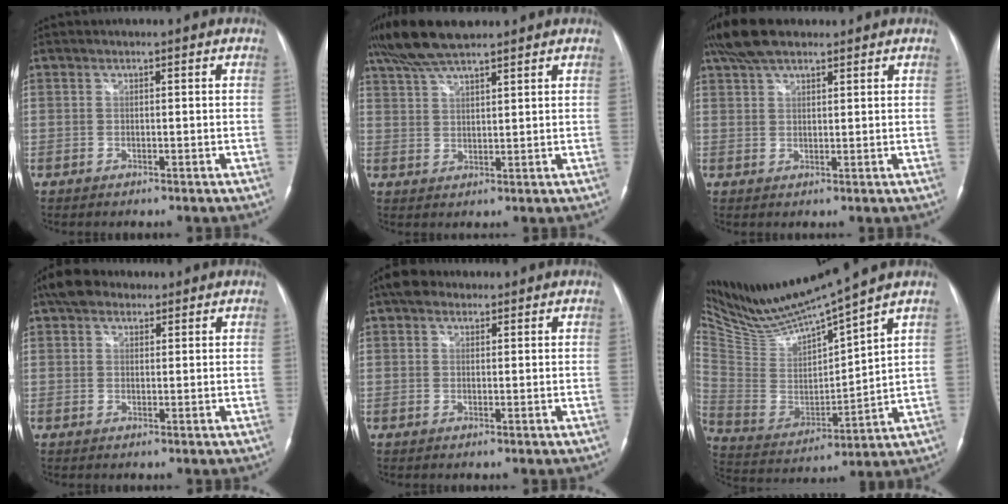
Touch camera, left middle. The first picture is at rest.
{"total": 9.0, "force": [7.3, 1.5, 4.9], "torque": [-0.098, 0.027, 0.134]}
{"total": 7.2, "force": [5.5, 2.5, 3.9], "torque": [-0.083, 0.025, 0.103]}
{"total": 5.8, "force": [4.1, 3.3, 2.3], "torque": [-0.046, 0.026, 0.075]}
{"total": 3.4, "force": [2.1, 2.3, 1.3], "torque": [-0.026, 0.020, 0.034]}
{"total": 14.1, "force": [13.0, -1.1, 5.2], "torque": [-0.112, -0.019, 0.258]}